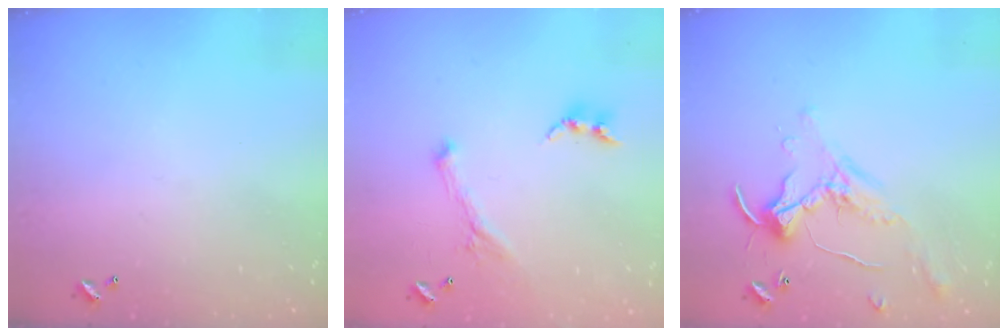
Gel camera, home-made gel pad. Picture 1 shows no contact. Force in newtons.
{"total": 1.6, "press": 1.5, "slide": 0.4}
{"total": 0.8, "press": 0.8, "slide": 0.2}